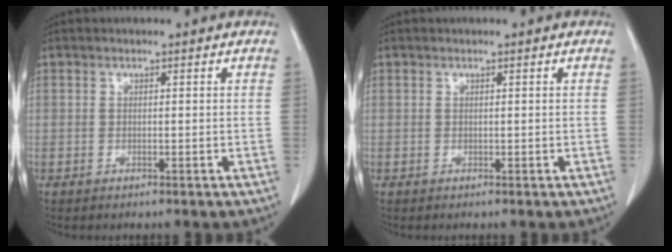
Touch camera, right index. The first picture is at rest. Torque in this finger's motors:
{"motor_torque": [0.00, 0.00, 0.00, 0.00]}